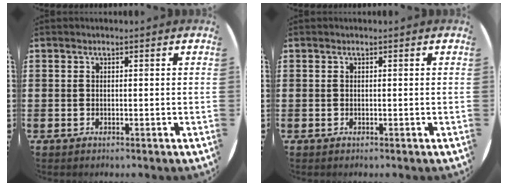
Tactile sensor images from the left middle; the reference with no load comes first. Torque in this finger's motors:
{"motor_torque": [0.00, 0.00, 0.00, 0.01]}